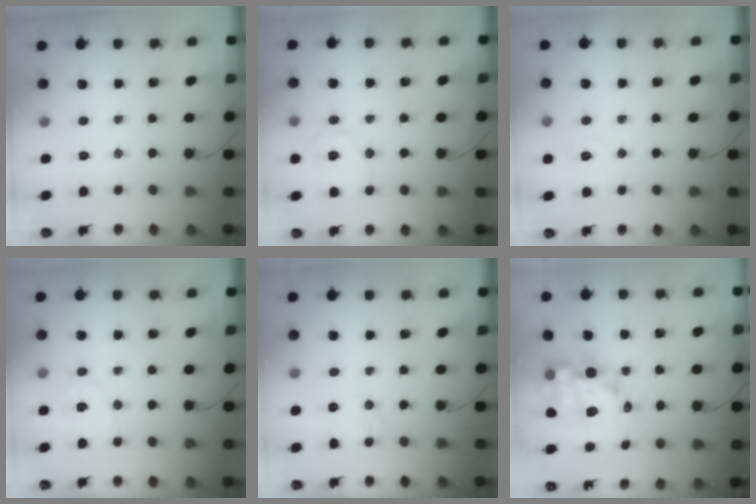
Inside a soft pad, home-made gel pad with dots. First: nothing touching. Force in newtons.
{"total": 8.1, "press": 8.1, "slide": 0.9}
{"total": 5.8, "press": 5.6, "slide": 1.4}
{"total": 6.7, "press": 6.5, "slide": 1.3}
{"total": 5.1, "press": 4.9, "slide": 1.4}
{"total": 12.6, "press": 12.2, "slide": 3.2}